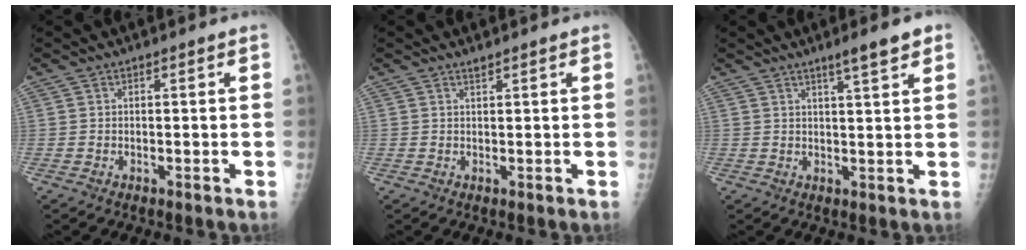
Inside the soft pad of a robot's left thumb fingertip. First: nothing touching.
{"total": 0.9, "force": [0.8, 0.1, 0.4], "torque": [-0.005, -0.007, 0.015]}
{"total": 5.0, "force": [3.2, 0.4, 3.8], "torque": [-0.052, -0.013, 0.047]}